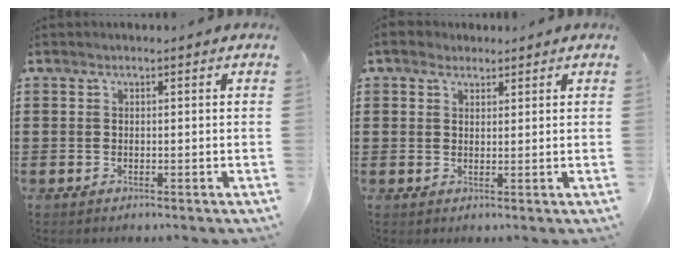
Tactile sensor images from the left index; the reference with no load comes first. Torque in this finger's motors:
{"motor_torque": [2.14, 0.00, 0.37, 0.21]}